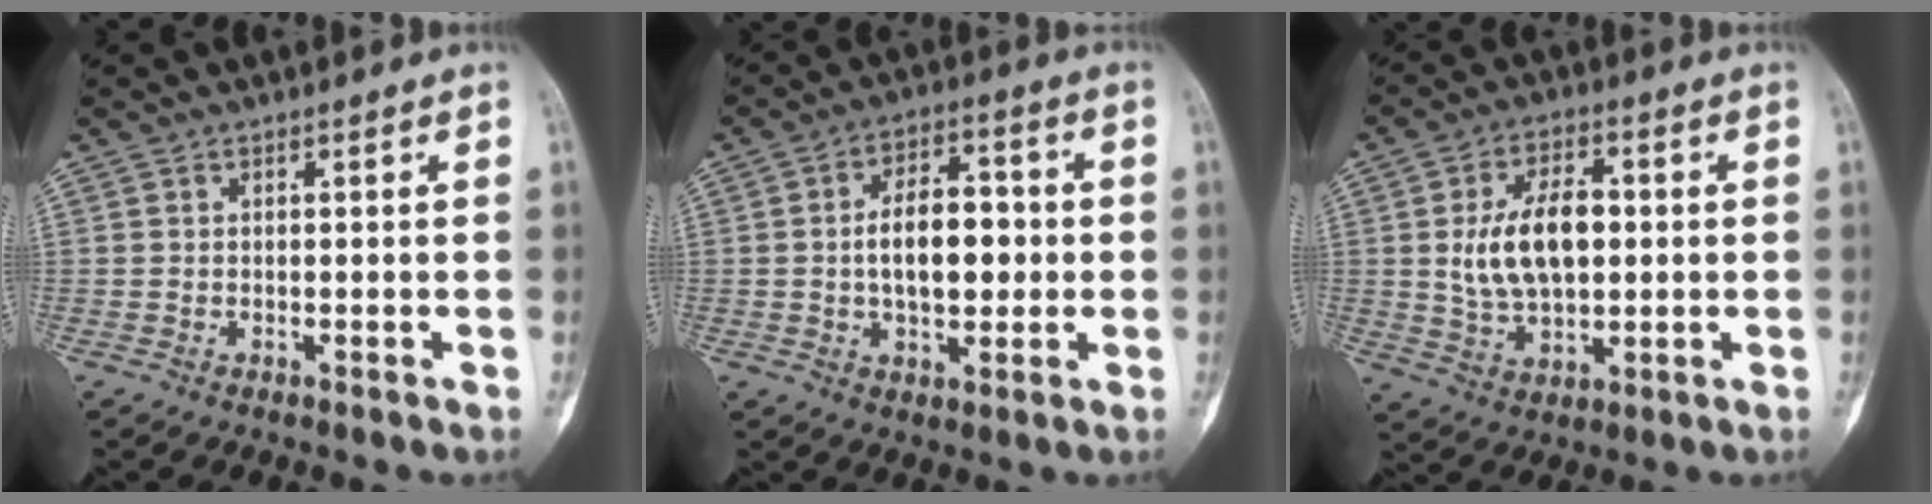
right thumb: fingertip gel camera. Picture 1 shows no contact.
{"total": 11.3, "force": [-0.1, 6.3, 9.4], "torque": [-0.126, 0.018, -0.002]}
{"total": 12.8, "force": [1.0, 7.5, 10.4], "torque": [-0.167, 0.005, 0.024]}